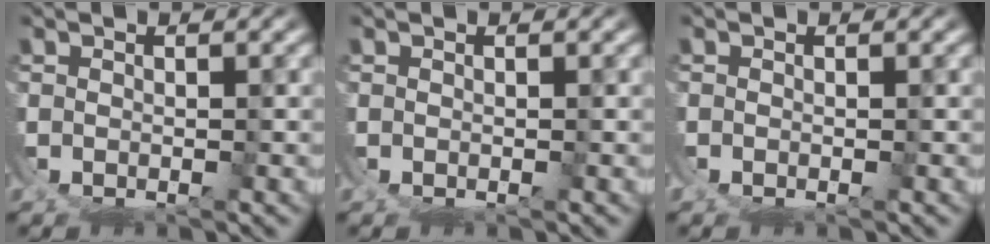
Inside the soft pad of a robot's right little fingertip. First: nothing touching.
{"total": 0.0}
{"total": 0.5, "force": [-0.4, 0.3, 0.0], "torque": [-0.007, -0.007, -0.005]}